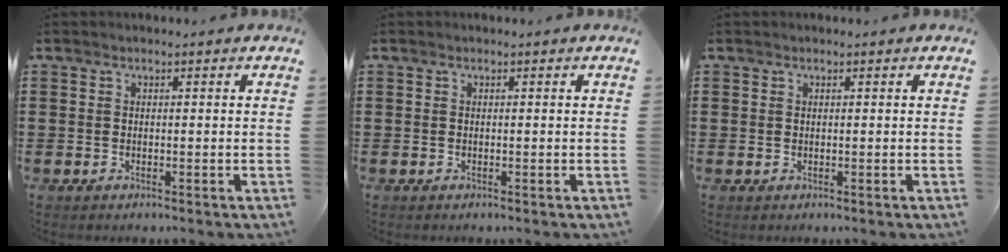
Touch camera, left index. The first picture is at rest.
{"total": 0.0}
{"total": 0.0}